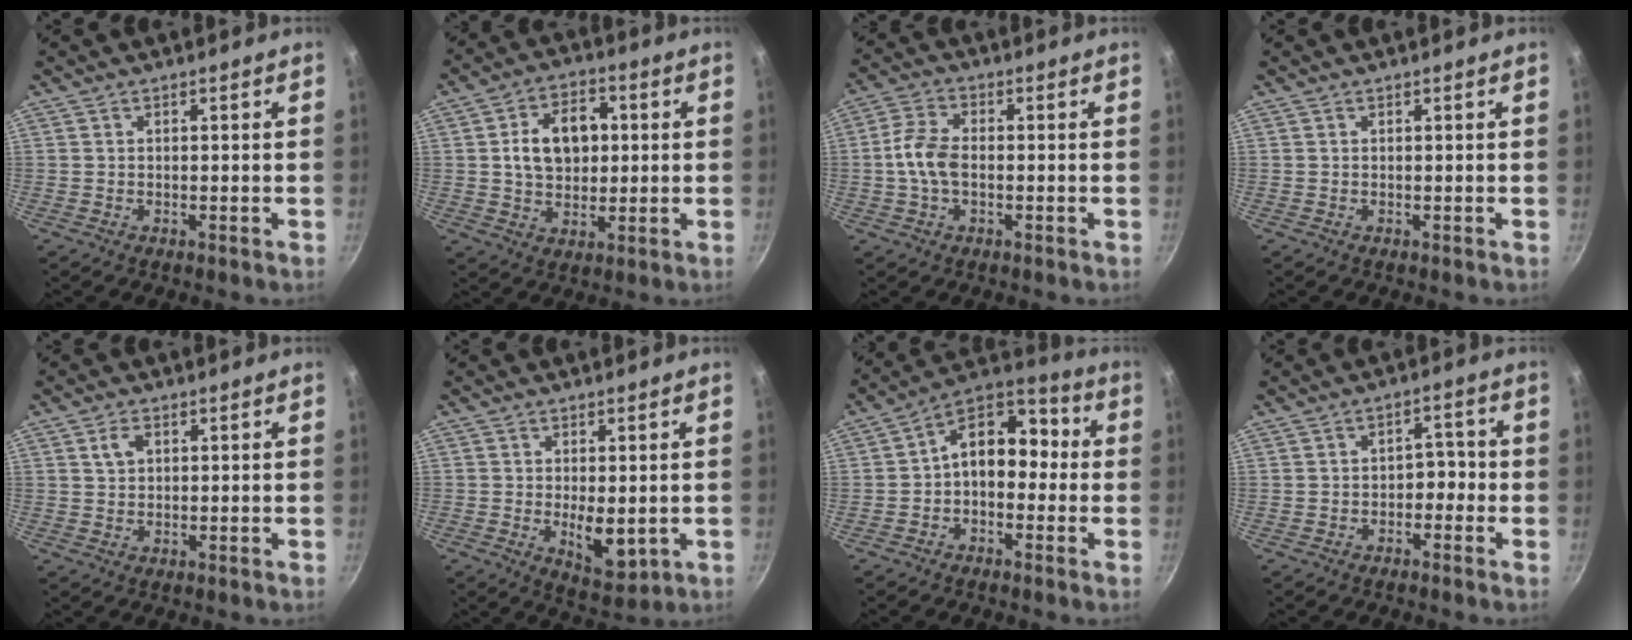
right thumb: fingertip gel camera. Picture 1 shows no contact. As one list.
[{"total": 11.5, "force": [1.6, 7.9, 8.2], "torque": [-0.110, 0.007, 0.026]}, {"total": 7.2, "force": [-0.7, 4.4, 5.7], "torque": [-0.121, 0.018, -0.020]}, {"total": 0.0}, {"total": 2.6, "force": [1.1, 1.8, 1.6], "torque": [-0.026, 0.000, 0.023]}, {"total": 6.9, "force": [-1.1, 3.4, 5.9], "torque": [-0.075, -0.016, -0.006]}, {"total": 12.4, "force": [-0.4, 8.2, 9.3], "torque": [-0.102, 0.047, -0.026]}, {"total": 4.2, "force": [-1.5, 2.9, 2.6], "torque": [-0.014, 0.027, -0.032]}]